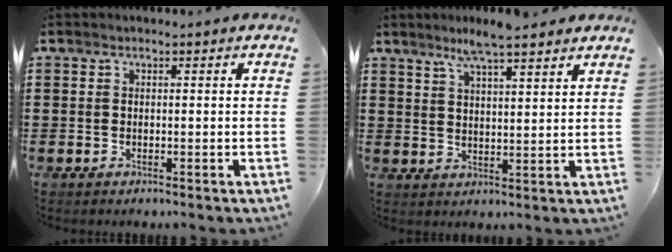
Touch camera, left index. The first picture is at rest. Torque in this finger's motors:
{"motor_torque": [1.10, -1.03, 0.81, 0.09]}